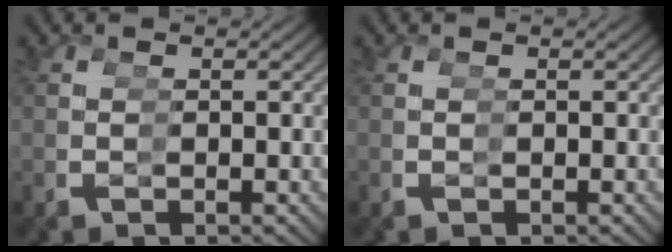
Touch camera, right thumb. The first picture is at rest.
{"total": 0.0}